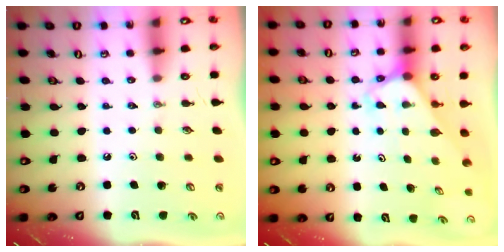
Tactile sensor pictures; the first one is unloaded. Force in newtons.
{"total": 2.8, "press": 2.8, "slide": 0.2}